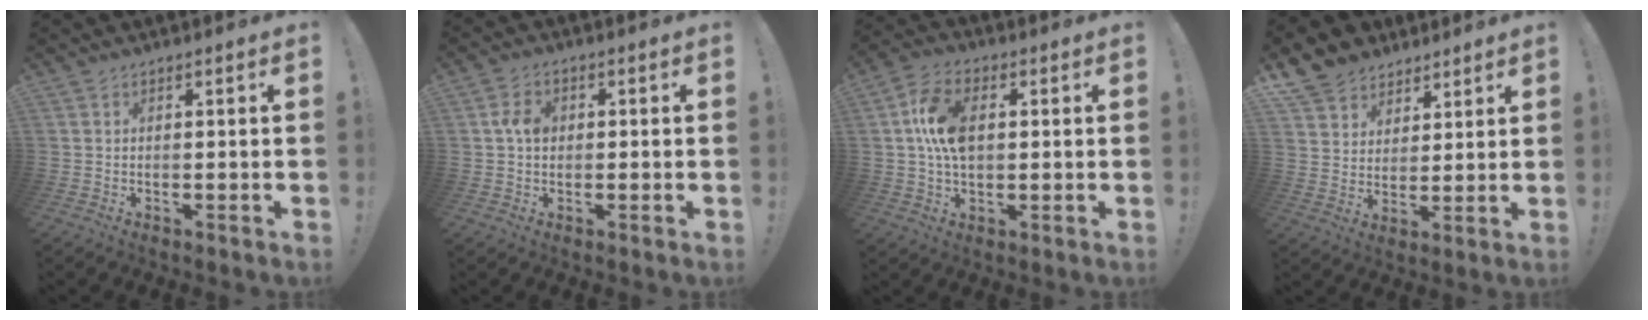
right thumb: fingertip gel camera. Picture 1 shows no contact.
{"total": 5.0, "force": [0.2, 3.7, 3.4], "torque": [-0.055, 0.012, 0.004]}
{"total": 11.9, "force": [1.4, 7.4, 9.2], "torque": [-0.173, 0.007, 0.028]}
{"total": 9.7, "force": [6.9, 6.7, 1.3], "torque": [-0.031, -0.050, 0.140]}